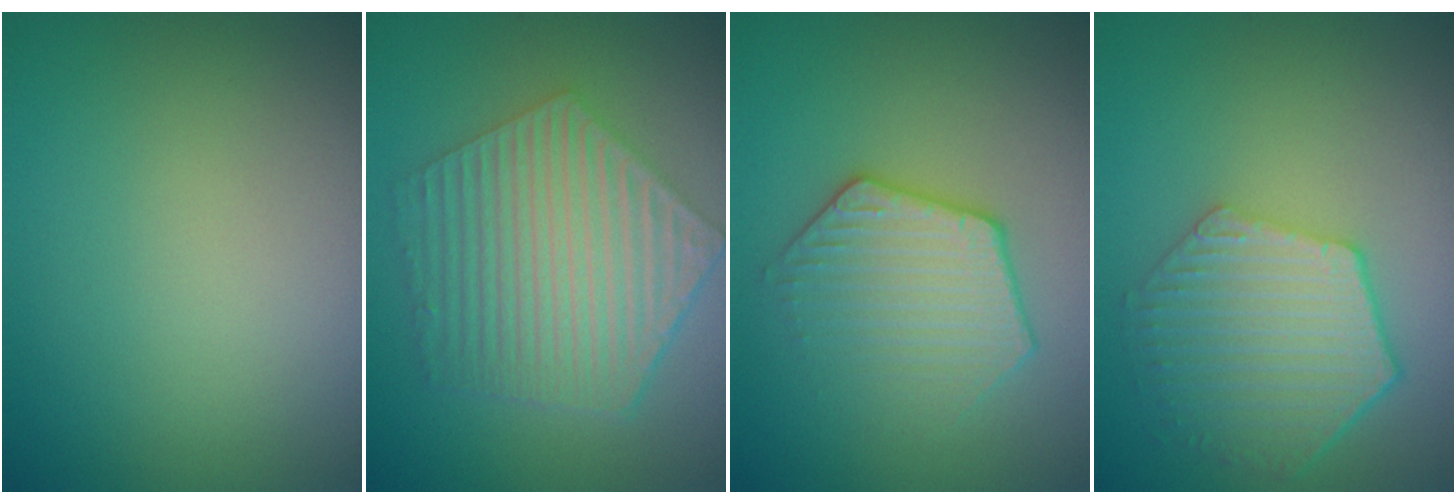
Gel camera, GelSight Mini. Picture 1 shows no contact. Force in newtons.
{"total": 6.6, "press": 4.7, "slide": 4.6}
{"total": 3.4, "press": 3.2, "slide": 1.3}
{"total": 5.8, "press": 4.7, "slide": 3.4}